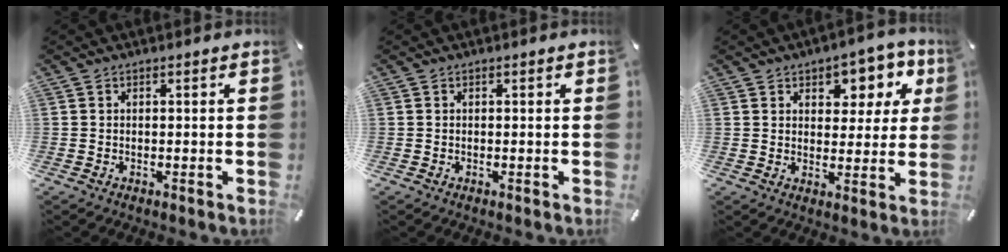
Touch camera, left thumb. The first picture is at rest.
{"total": 0.0}
{"total": 8.8, "force": [4.8, 5.8, 4.6], "torque": [-0.039, -0.036, 0.076]}